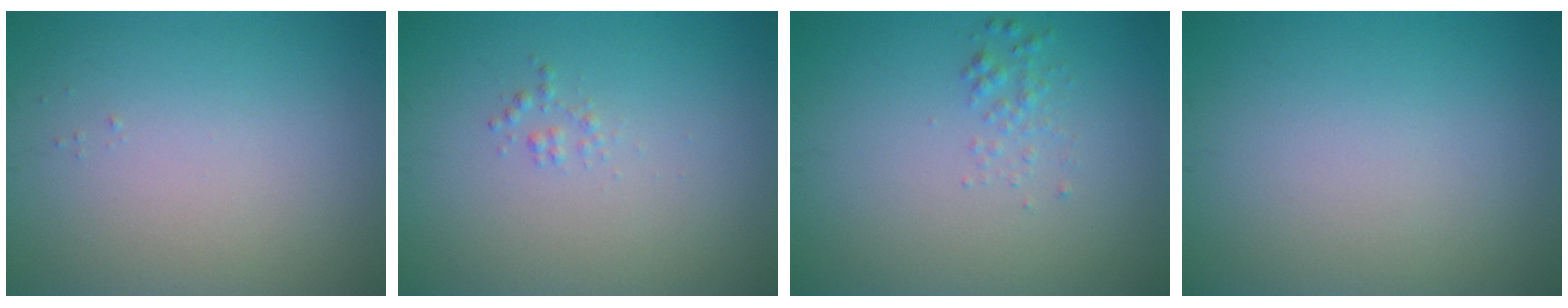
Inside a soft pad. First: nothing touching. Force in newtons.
{"total": 0.7, "press": 0.7, "slide": 0.0}
{"total": 1.1, "press": 1.1, "slide": 0.0}
{"total": 0.0}